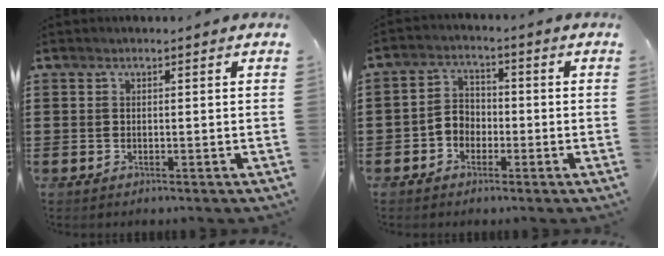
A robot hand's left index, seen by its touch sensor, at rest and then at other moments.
{"total": 3.5, "force": [-1.9, 2.6, 1.3], "torque": [-0.032, 0.009, -0.043]}